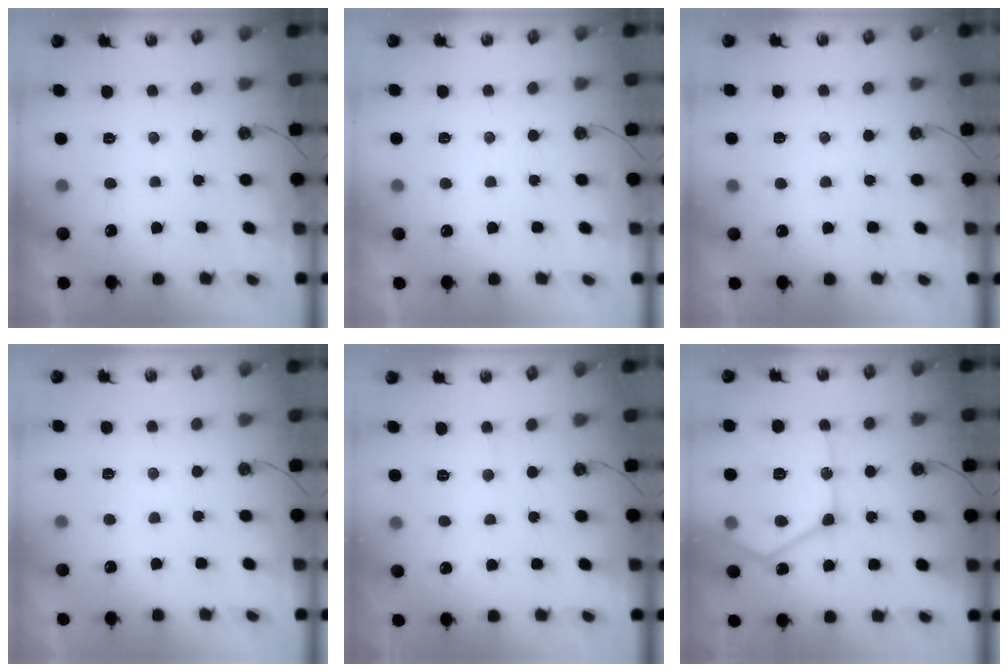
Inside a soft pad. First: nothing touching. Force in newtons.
{"total": 4.2, "press": 4.2, "slide": 0.7}
{"total": 2.8, "press": 2.8, "slide": 0.4}
{"total": 3.6, "press": 3.6, "slide": 0.4}
{"total": 6.3, "press": 6.3, "slide": 0.7}
{"total": 24.1, "press": 24.0, "slide": 1.9}